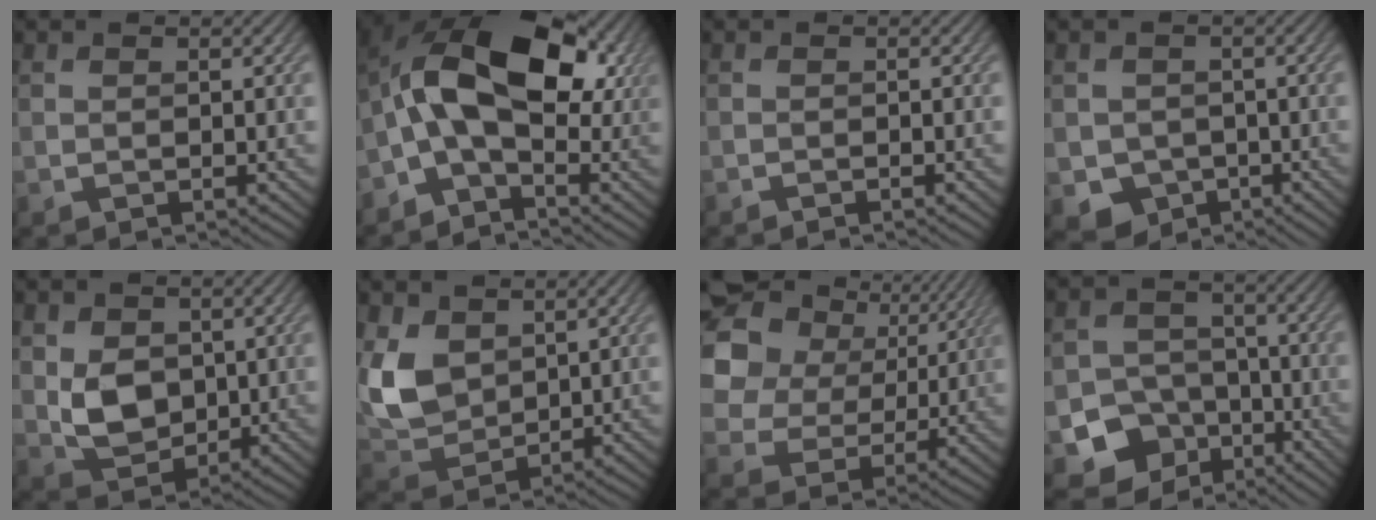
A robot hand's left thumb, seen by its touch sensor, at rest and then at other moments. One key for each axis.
{"total": 13.0, "fx": -0.1, "fy": 7.2, "fz": 10.9, "tx": -0.198, "ty": 0.025, "tz": -0.020}
{"total": 0.6, "fx": -0.6, "fy": 0.0, "fz": 0.2, "tx": -0.003, "ty": -0.001, "tz": -0.011}
{"total": 4.3, "fx": -1.7, "fy": 3.7, "fz": 1.4, "tx": -0.037, "ty": -0.016, "tz": -0.035}
{"total": 5.5, "fx": 0.7, "fy": 4.3, "fz": 3.5, "tx": -0.077, "ty": -0.009, "tz": 0.020}
{"total": 7.0, "fx": 2.8, "fy": 4.9, "fz": 4.2, "tx": -0.106, "ty": -0.011, "tz": 0.059}
{"total": 14.6, "fx": 5.7, "fy": 11.2, "fz": 7.4, "tx": -0.217, "ty": 0.037, "tz": 0.098}
{"total": 8.5, "fx": -4.4, "fy": 6.7, "fz": 2.7, "tx": -0.056, "ty": -0.021, "tz": -0.086}